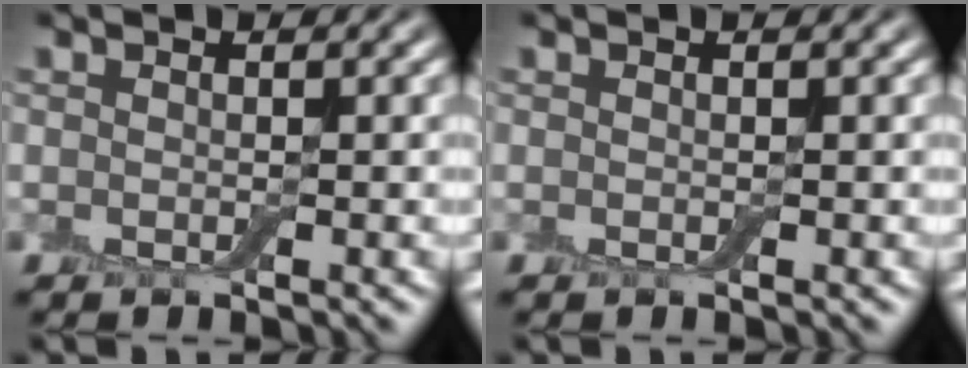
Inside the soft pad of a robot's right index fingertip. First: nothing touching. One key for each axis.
{"total": 0.0}